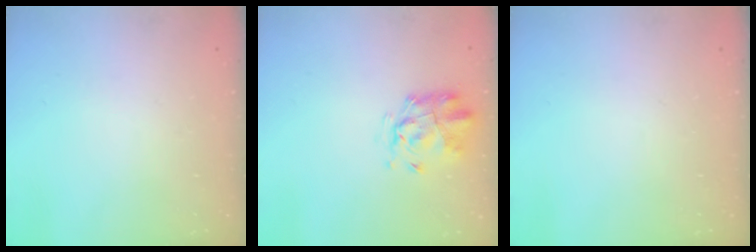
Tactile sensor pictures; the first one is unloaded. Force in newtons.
{"total": 2.6, "press": 2.4, "slide": 0.9}
{"total": 0.0}